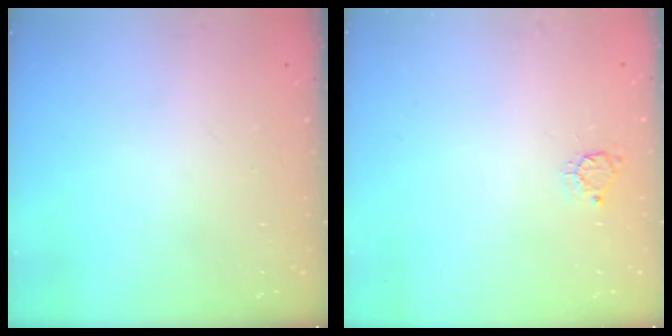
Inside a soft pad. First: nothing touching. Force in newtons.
{"total": 4.2, "press": 4.2, "slide": 0.4}